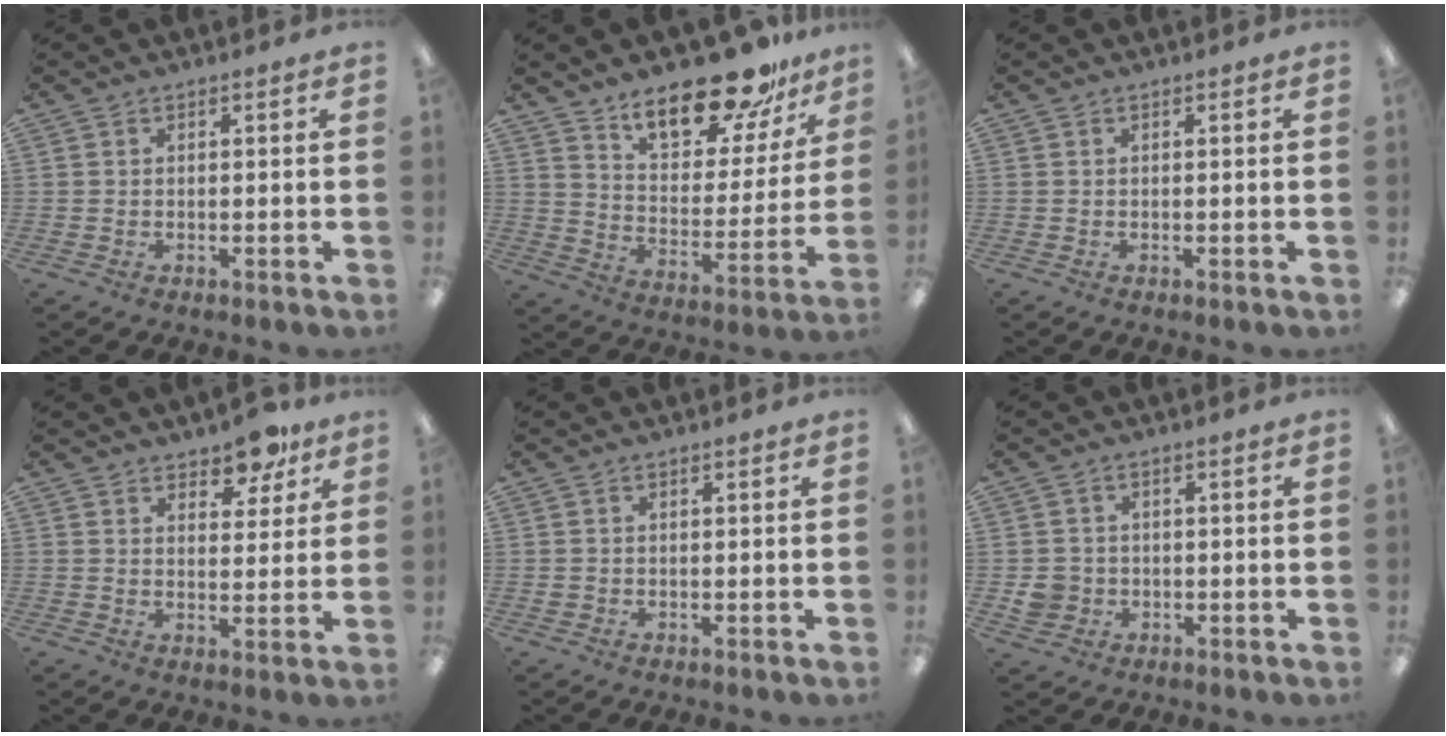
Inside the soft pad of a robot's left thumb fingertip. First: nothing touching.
{"total": 19.8, "force": [15.8, 7.1, 9.5], "torque": [-0.149, -0.109, 0.271]}
{"total": 0.0}
{"total": 7.8, "force": [6.2, 3.4, 3.2], "torque": [-0.023, -0.039, 0.105]}
{"total": 0.9, "force": [0.3, 0.7, 0.4], "torque": [-0.009, 0.005, 0.005]}
{"total": 4.4, "force": [-0.3, 4.2, 1.2], "torque": [-0.010, 0.004, -0.006]}